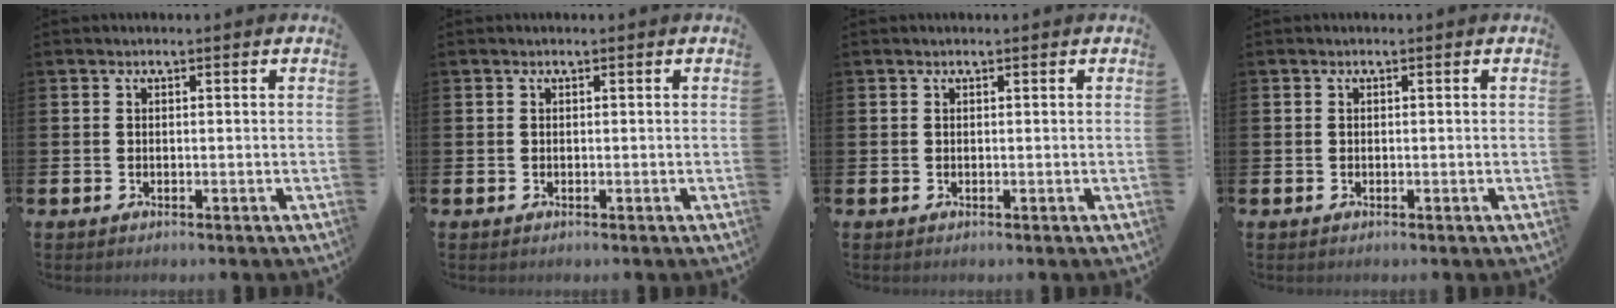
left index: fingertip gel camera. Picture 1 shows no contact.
{"total": 0.0}
{"total": 0.0}
{"total": 0.0}